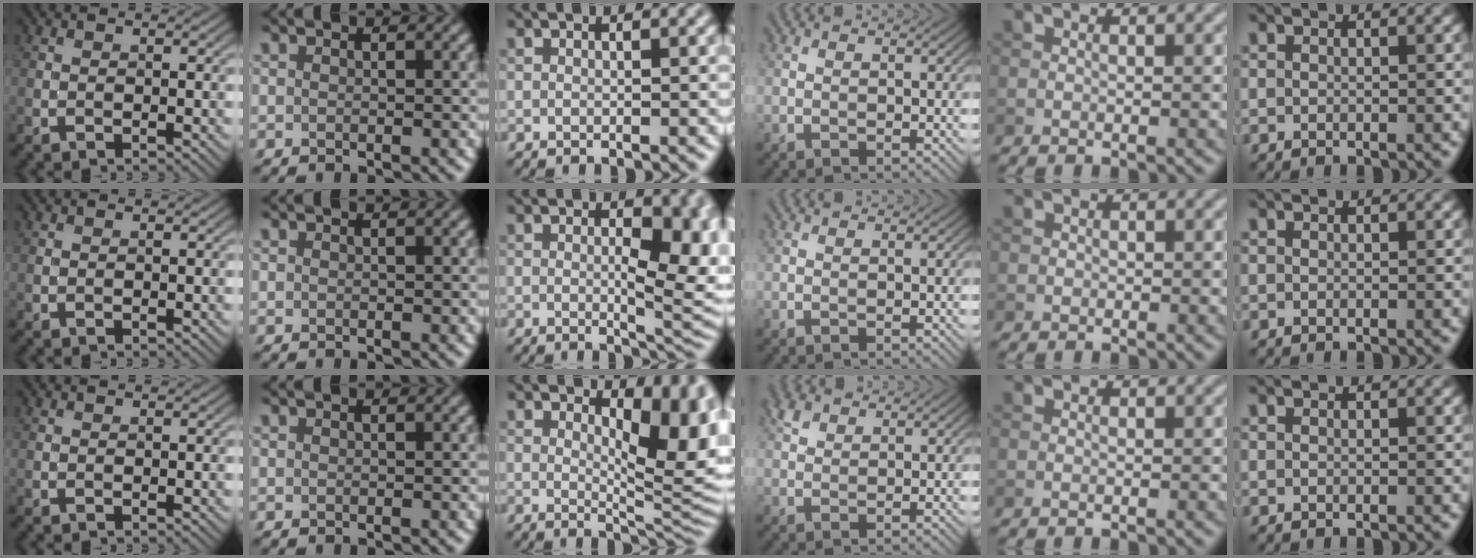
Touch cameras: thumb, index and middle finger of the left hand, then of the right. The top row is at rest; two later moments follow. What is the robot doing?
{"motion": "screw", "object": "dispenser bottle"}